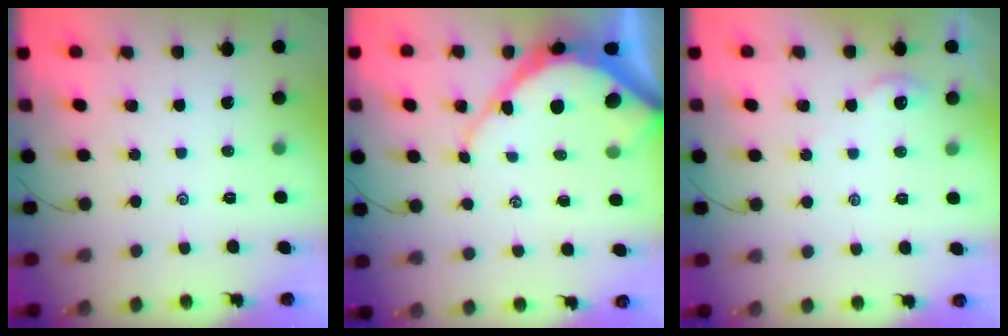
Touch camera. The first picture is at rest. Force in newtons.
{"total": 10.2, "press": 10.1, "slide": 1.1}
{"total": 2.2, "press": 2.2, "slide": 0.4}